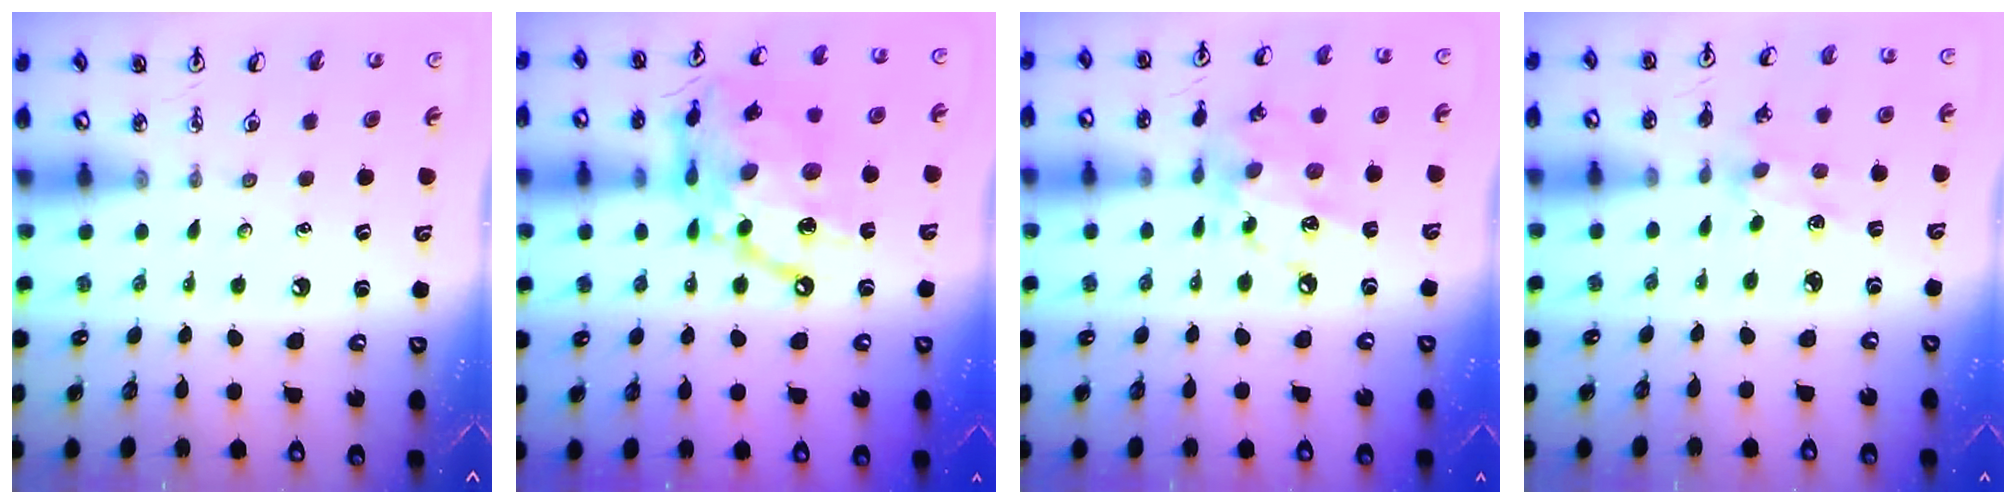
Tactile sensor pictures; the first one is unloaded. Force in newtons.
{"total": 20.2, "press": 20.1, "slide": 1.7}
{"total": 12.6, "press": 12.6, "slide": 0.8}
{"total": 2.2, "press": 2.2, "slide": 0.2}